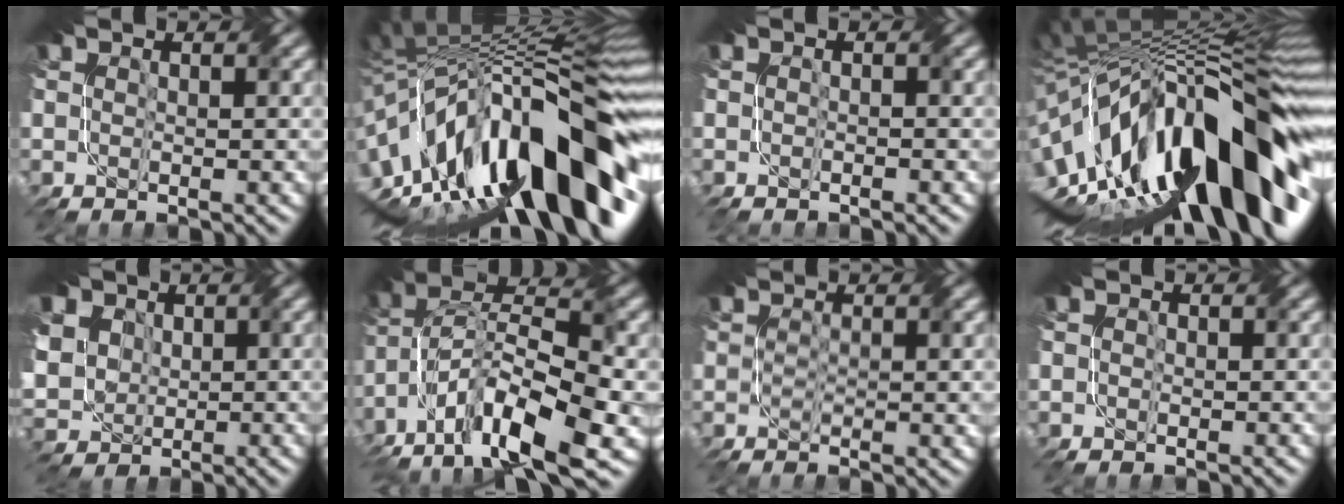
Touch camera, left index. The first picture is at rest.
{"total": 17.0, "force": [-3.9, 6.9, 15.0], "torque": [-0.215, 0.042, -0.087]}
{"total": 0.7, "force": [-0.7, 0.1, 0.2], "torque": [-0.003, -0.005, -0.011]}
{"total": 18.7, "force": [-3.7, 7.8, 16.5], "torque": [-0.257, 0.021, -0.077]}
{"total": 10.2, "force": [3.6, 8.3, 4.7], "torque": [-0.125, 0.021, 0.060]}
{"total": 13.4, "force": [-7.4, 5.1, 9.9], "torque": [-0.187, 0.010, -0.138]}
{"total": 0.9, "force": [0.0, 0.3, 0.8], "torque": [-0.011, -0.005, -0.002]}
{"total": 0.6, "force": [-0.2, 0.6, 0.1], "torque": [-0.003, -0.003, -0.003]}